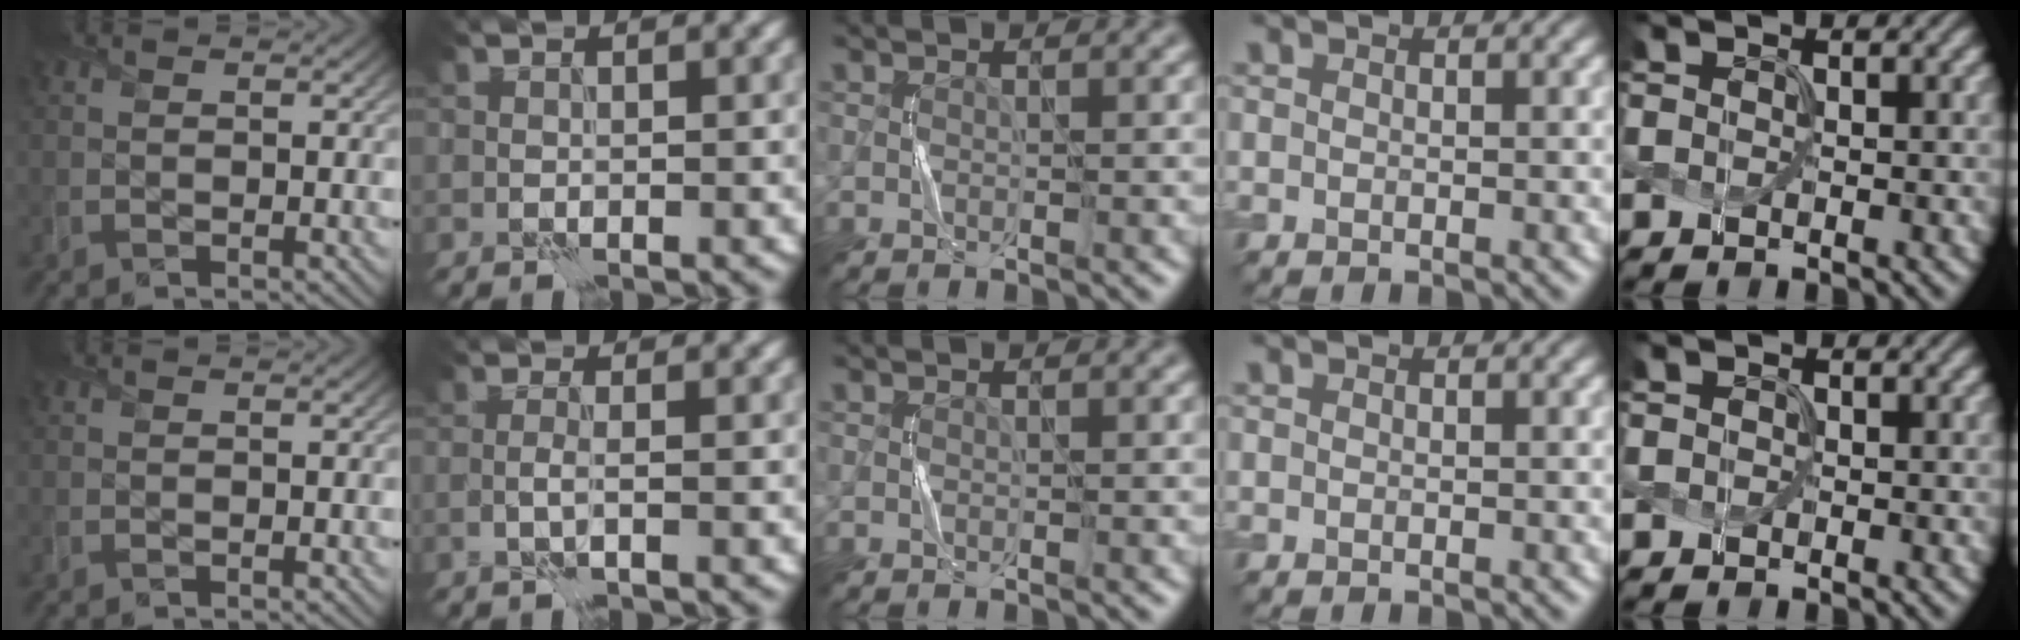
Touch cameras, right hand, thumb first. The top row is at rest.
{"index": {"total": 1.0, "force": [-0.3, -0.4, 0.9], "torque": [-0.021, 0.003, -0.009]}, "little": {"total": 0.5, "force": [-0.1, -0.2, -0.5], "torque": [0.006, 0.000, 0.005]}}